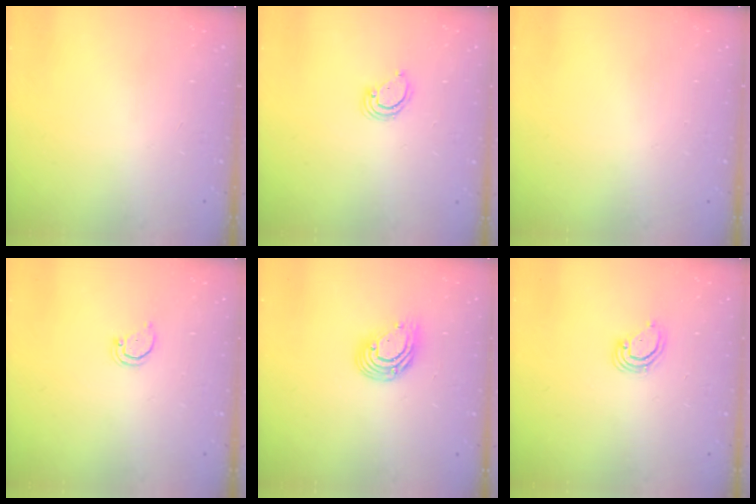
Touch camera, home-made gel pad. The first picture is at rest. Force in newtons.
{"total": 4.0, "press": 4.0, "slide": 0.2}
{"total": 0.0}
{"total": 2.0, "press": 2.0, "slide": 0.2}
{"total": 9.9, "press": 9.9, "slide": 1.1}
{"total": 3.7, "press": 3.7, "slide": 0.3}